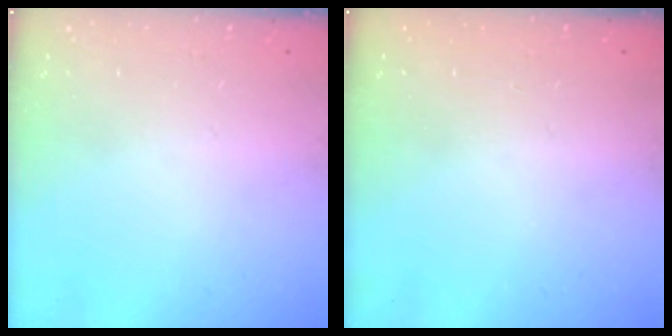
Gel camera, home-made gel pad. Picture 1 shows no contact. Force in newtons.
{"total": 0.0}